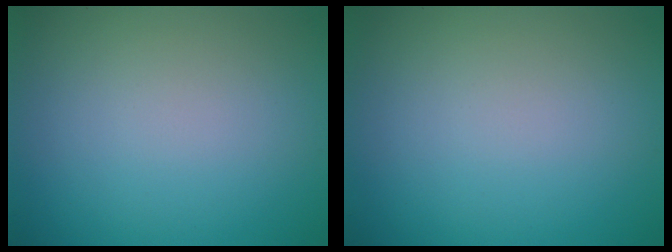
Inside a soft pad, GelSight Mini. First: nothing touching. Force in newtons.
{"total": 0.0}